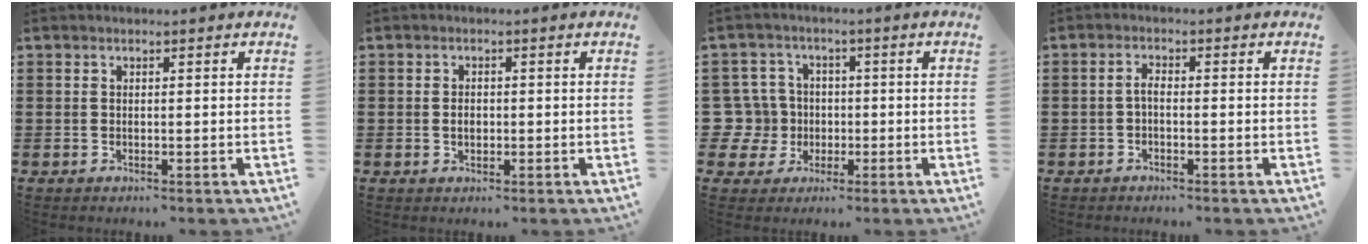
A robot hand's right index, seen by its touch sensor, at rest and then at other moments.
{"total": 1.8, "force": [-0.2, 1.0, 1.4], "torque": [-0.029, 0.006, -0.004]}
{"total": 7.4, "force": [-0.5, 7.1, 2.1], "torque": [-0.095, 0.011, -0.011]}
{"total": 1.6, "force": [-0.7, 0.5, 1.3], "torque": [-0.027, 0.001, -0.015]}